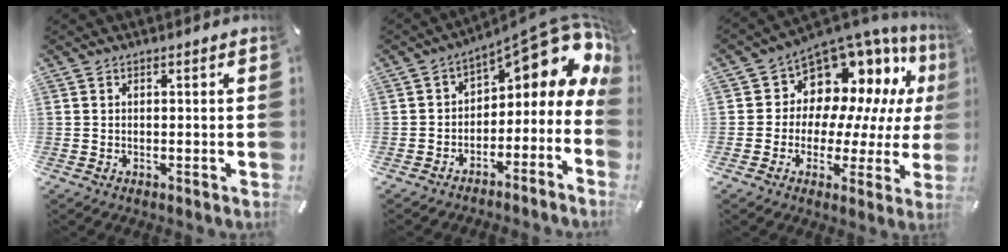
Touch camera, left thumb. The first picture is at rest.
{"total": 11.8, "force": [6.2, 5.7, 8.2], "torque": [-0.094, -0.054, 0.096]}
{"total": 11.6, "force": [7.4, 8.5, 2.8], "torque": [-0.049, -0.081, 0.136]}